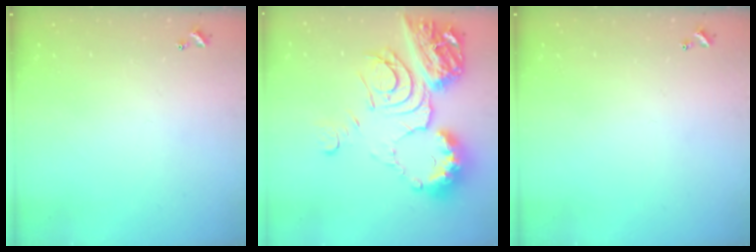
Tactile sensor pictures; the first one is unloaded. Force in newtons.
{"total": 19.5, "press": 19.4, "slide": 2.4}
{"total": 0.0}